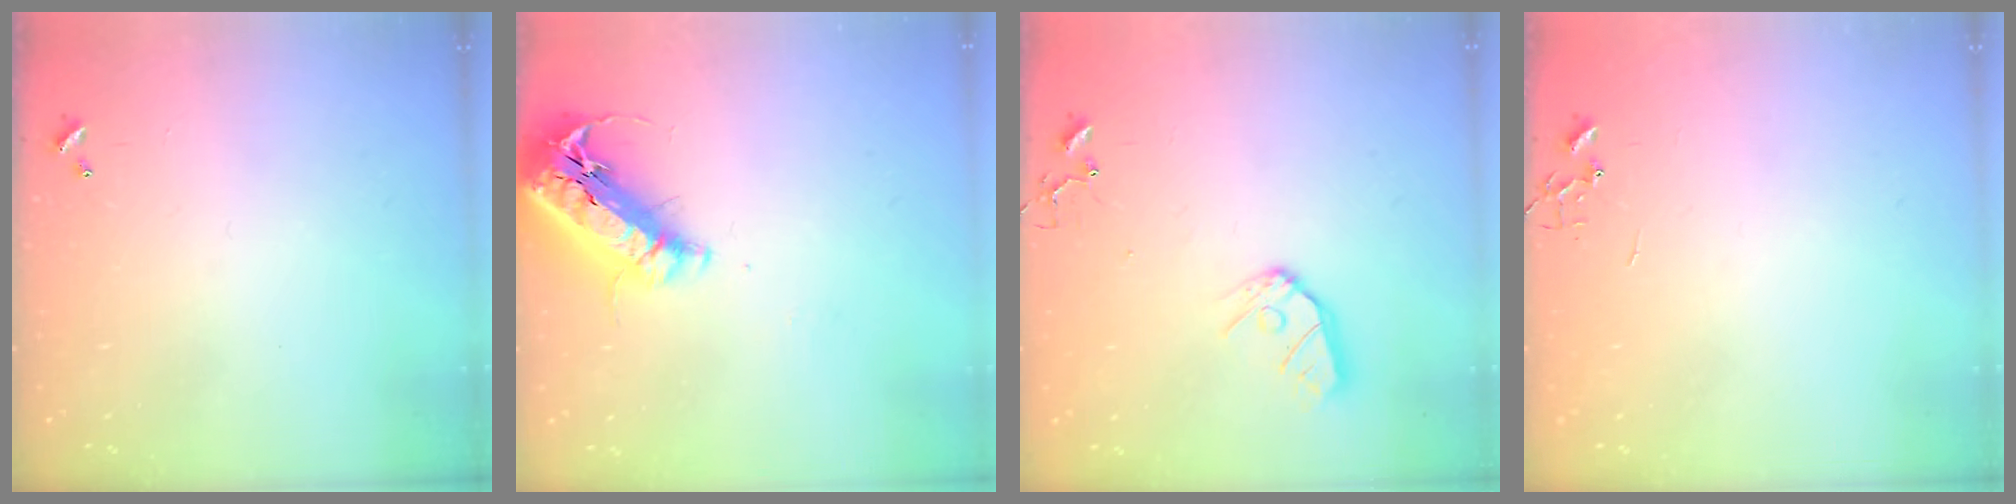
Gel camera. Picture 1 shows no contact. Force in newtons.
{"total": 21.2, "press": 20.8, "slide": 4.0}
{"total": 9.7, "press": 9.7, "slide": 0.9}
{"total": 0.0}